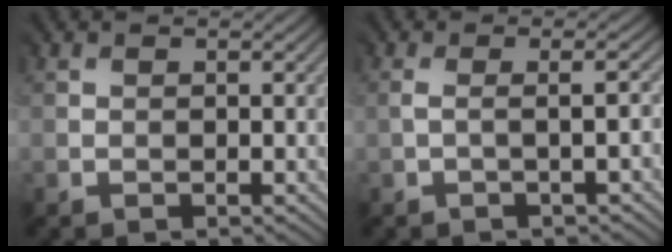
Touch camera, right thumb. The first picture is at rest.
{"total": 1.9, "force": [-0.5, 0.2, 1.8], "torque": [-0.015, 0.005, -0.011]}